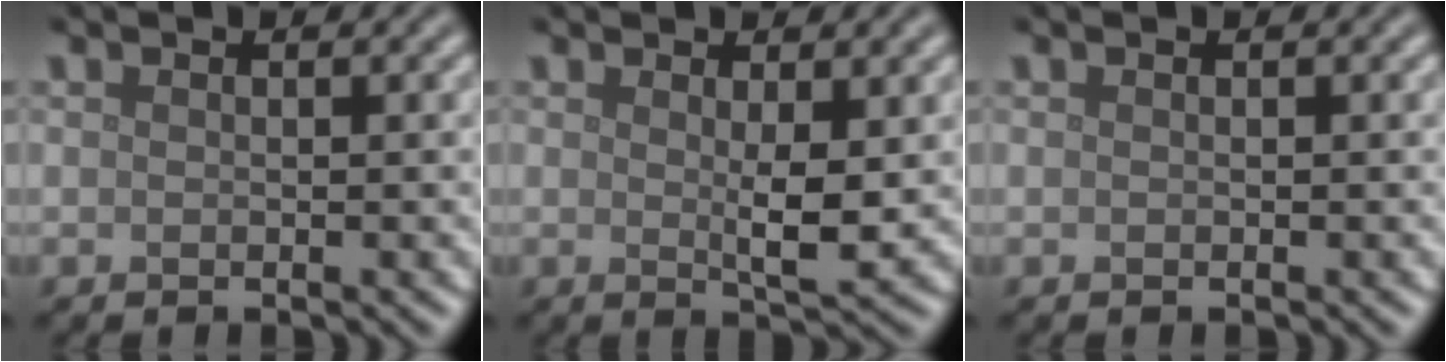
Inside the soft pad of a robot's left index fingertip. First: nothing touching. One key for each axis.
{"total": 2.5, "fx": 0.5, "fy": 0.4, "fz": 2.4, "tx": -0.043, "ty": -0.008, "tz": 0.010}
{"total": 0.0}